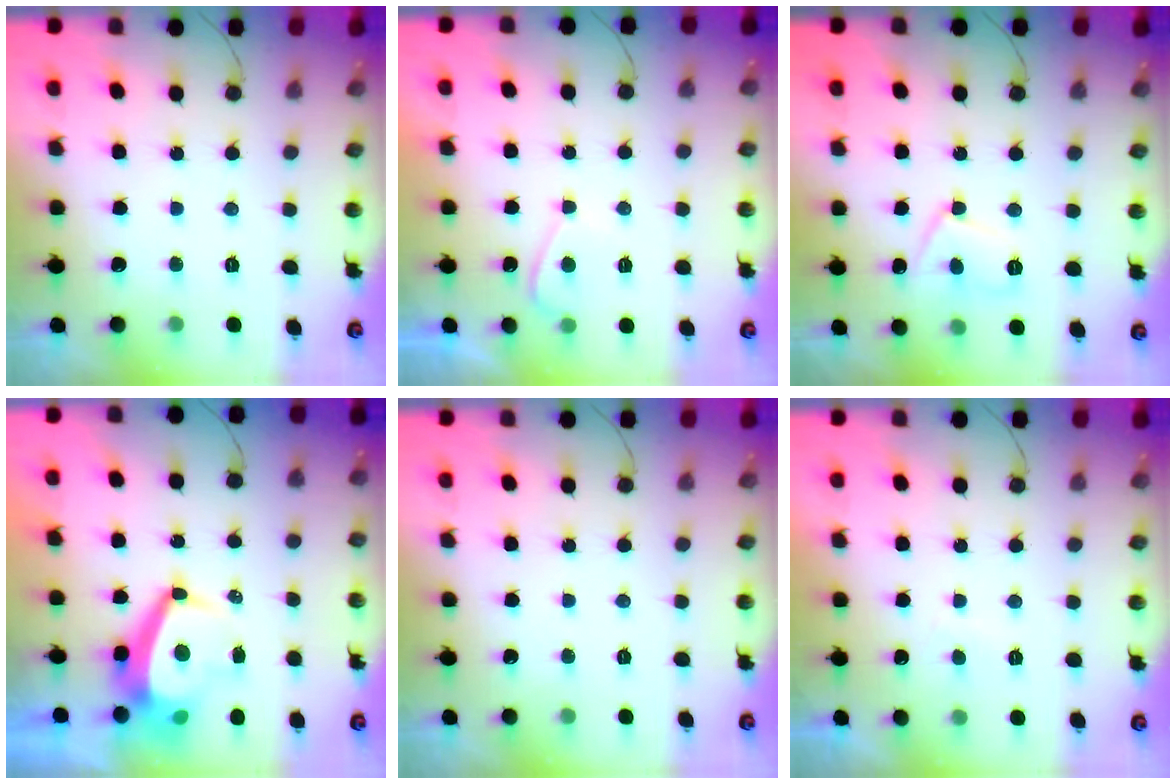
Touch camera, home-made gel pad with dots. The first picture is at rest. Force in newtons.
{"total": 2.7, "press": 2.7, "slide": 0.4}
{"total": 7.2, "press": 7.1, "slide": 0.7}
{"total": 7.8, "press": 7.8, "slide": 0.7}
{"total": 0.0}
{"total": 0.7, "press": 0.5, "slide": 0.5}